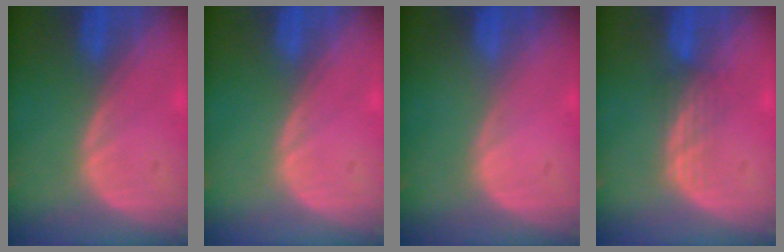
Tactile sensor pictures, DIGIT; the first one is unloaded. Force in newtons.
{"total": 0.0}
{"total": 0.0}
{"total": 3.1, "press": 2.6, "slide": 1.7}